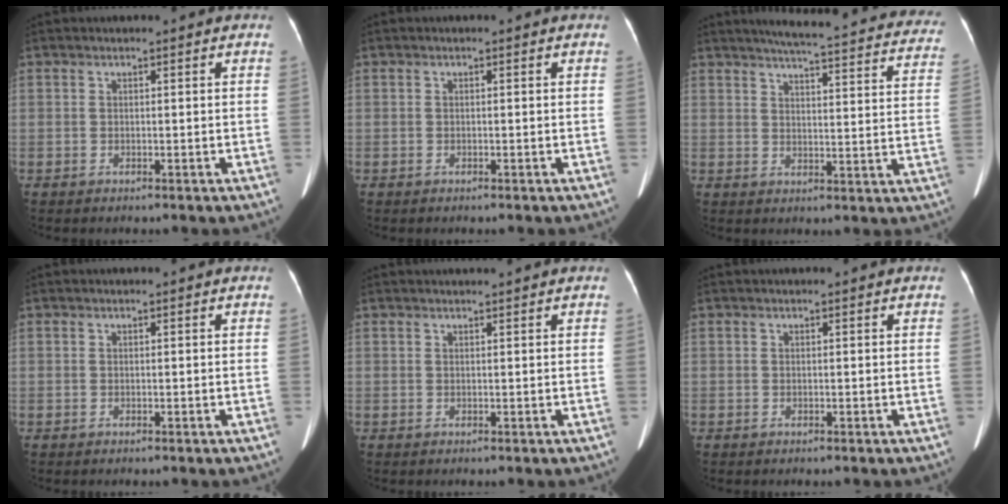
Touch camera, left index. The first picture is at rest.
{"total": 0.0}
{"total": 26.8, "force": [24.3, 3.4, 10.8], "torque": [-0.149, -0.053, 0.273]}
{"total": 0.0}
{"total": 2.3, "force": [2.2, -0.4, 0.7], "torque": [-0.008, 0.017, 0.035]}
{"total": 1.3, "force": [1.2, 0.1, 0.5], "torque": [-0.010, 0.020, 0.015]}